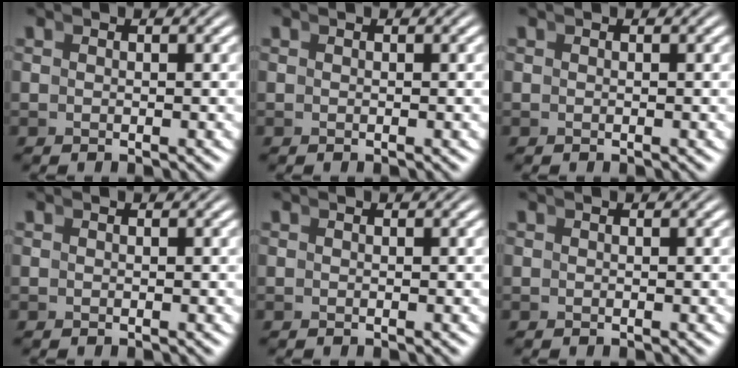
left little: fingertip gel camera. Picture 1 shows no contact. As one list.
[{"total": 0.0}, {"total": 0.0}, {"total": 0.0}, {"total": 0.0}, {"total": 0.0}]